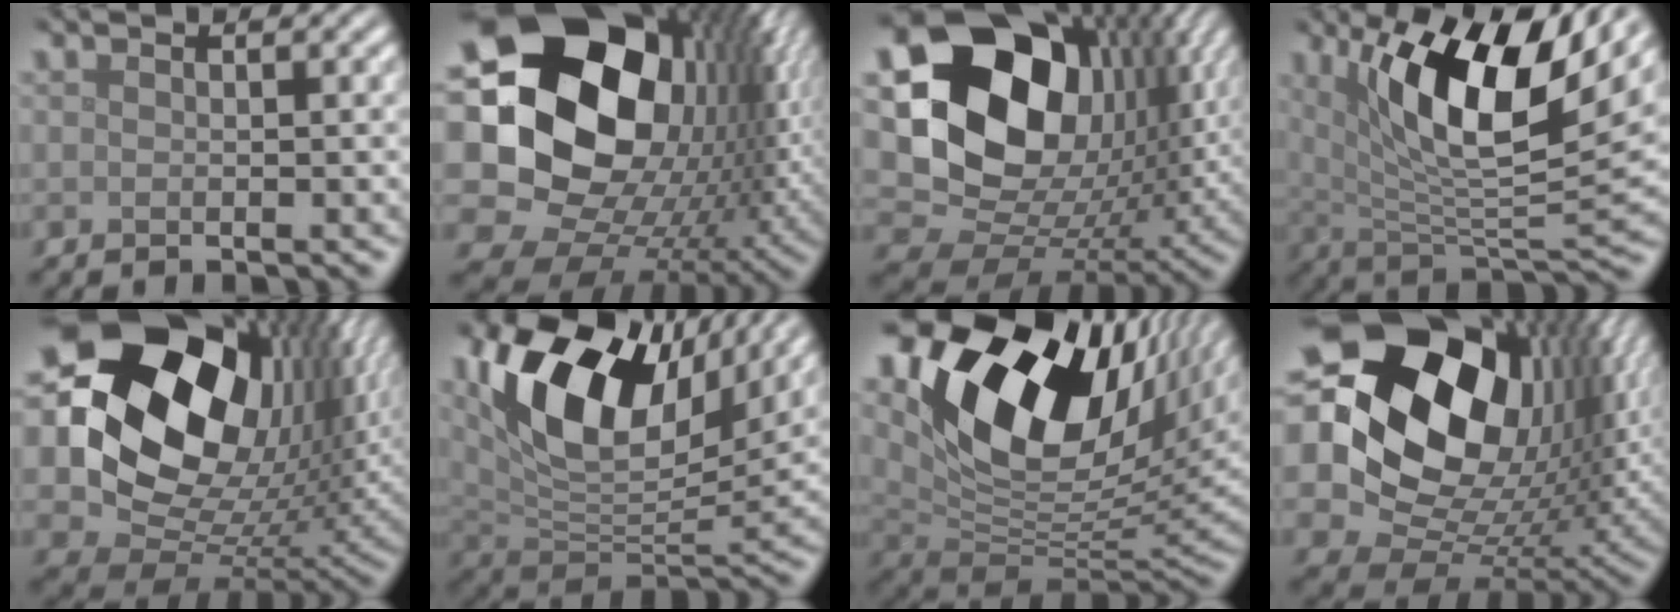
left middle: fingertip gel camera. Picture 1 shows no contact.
{"total": 22.5, "force": [3.8, 16.9, 14.4], "torque": [-0.257, -0.015, 0.061]}
{"total": 17.9, "force": [4.5, 13.4, 11.0], "torque": [-0.212, 0.009, 0.089]}
{"total": 11.5, "force": [5.2, 3.9, 9.5], "torque": [-0.167, -0.007, 0.094]}
{"total": 20.4, "force": [6.5, 14.3, 13.0], "torque": [-0.244, -0.012, 0.145]}
{"total": 13.4, "force": [5.9, 7.3, 9.5], "torque": [-0.173, 0.005, 0.108]}
{"total": 17.3, "force": [7.5, 10.1, 11.9], "torque": [-0.225, 0.024, 0.129]}
{"total": 21.9, "force": [6.6, 15.4, 14.1], "torque": [-0.274, -0.010, 0.146]}